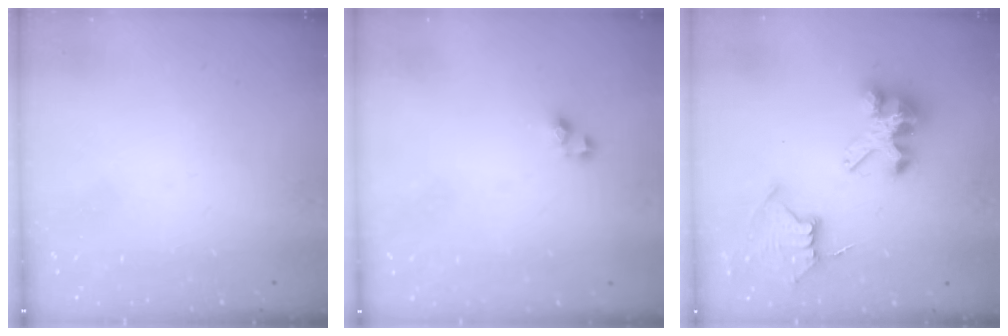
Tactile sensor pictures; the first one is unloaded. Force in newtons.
{"total": 3.7, "press": 3.7, "slide": 0.1}
{"total": 8.9, "press": 8.8, "slide": 0.7}